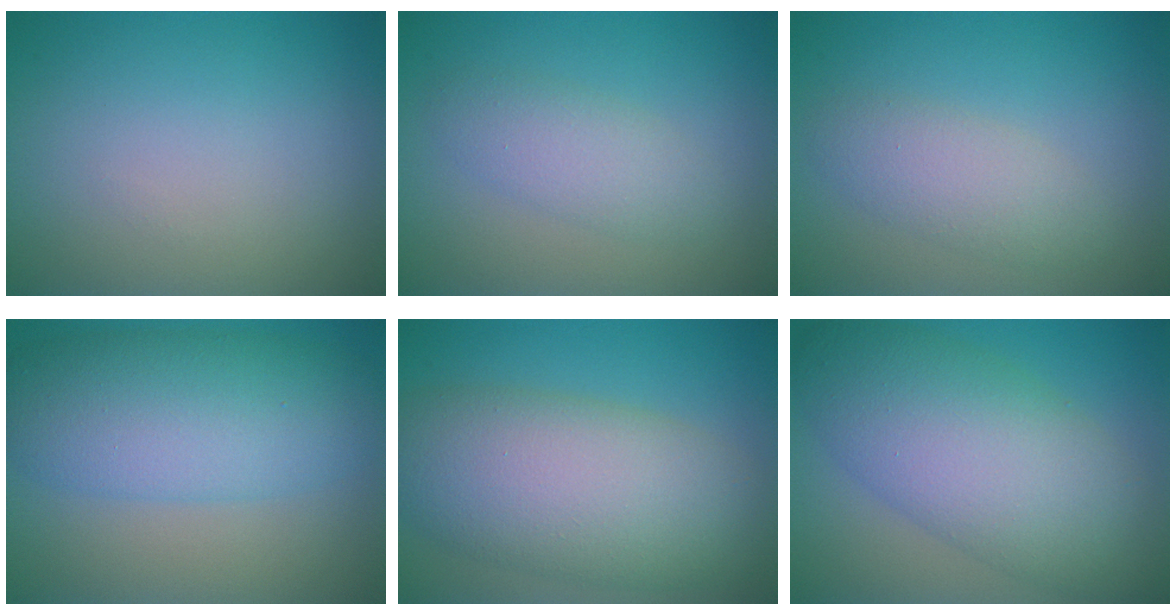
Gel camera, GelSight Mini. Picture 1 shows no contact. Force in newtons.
{"total": 2.6, "press": 2.6, "slide": 0.0}
{"total": 3.0, "press": 3.0, "slide": 0.1}
{"total": 7.8, "press": 7.8, "slide": 0.2}
{"total": 9.7, "press": 9.7, "slide": 0.5}
{"total": 9.8, "press": 9.8, "slide": 0.4}